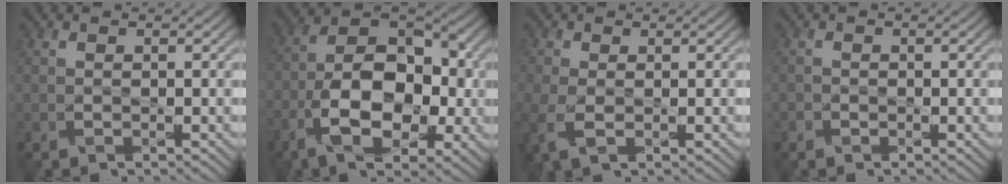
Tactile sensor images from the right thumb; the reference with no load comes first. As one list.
[{"total": 13.8, "force": [-4.3, 8.0, 10.3], "torque": [-0.194, -0.012, -0.084]}, {"total": 3.8, "force": [-1.0, 2.0, 3.1], "torque": [-0.093, -0.014, -0.017]}, {"total": 0.7, "force": [-0.5, 0.5, 0.0], "torque": [-0.001, -0.002, -0.011]}]